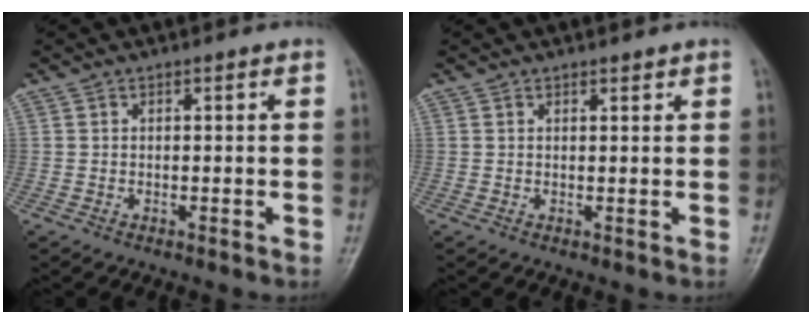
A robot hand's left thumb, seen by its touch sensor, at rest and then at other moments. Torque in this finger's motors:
{"motor_torque": [-0.24, -0.17, -0.11, 0.14, 0.00]}